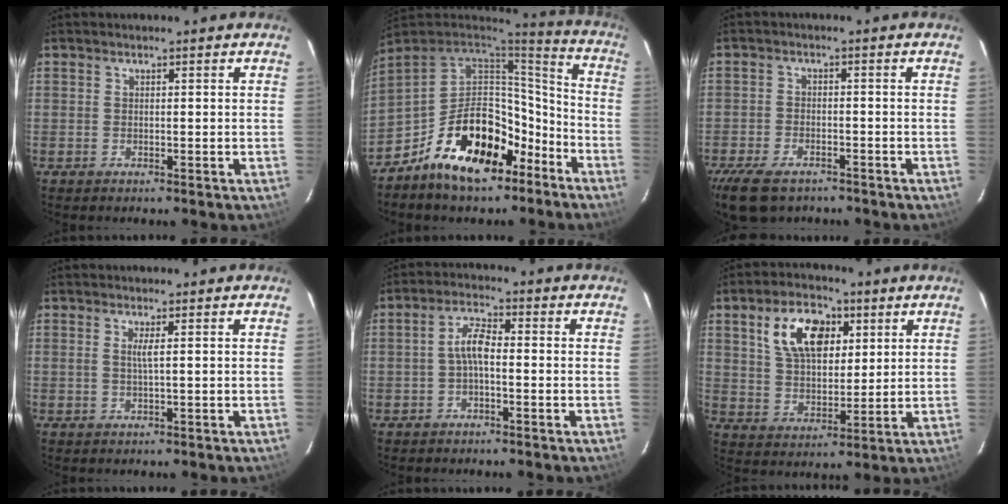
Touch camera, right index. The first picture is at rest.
{"total": 20.6, "force": [-12.3, 10.9, 12.4], "torque": [-0.231, 0.045, -0.183]}
{"total": 9.5, "force": [-6.9, 4.7, 4.6], "torque": [-0.121, -0.014, -0.122]}
{"total": 1.4, "force": [0.3, -0.4, 1.3], "torque": [-0.026, -0.001, 0.006]}
{"total": 4.1, "force": [-0.9, 1.4, 3.8], "torque": [-0.079, 0.015, -0.019]}
{"total": 12.2, "force": [5.0, 7.2, 8.5], "torque": [-0.156, 0.024, 0.094]}